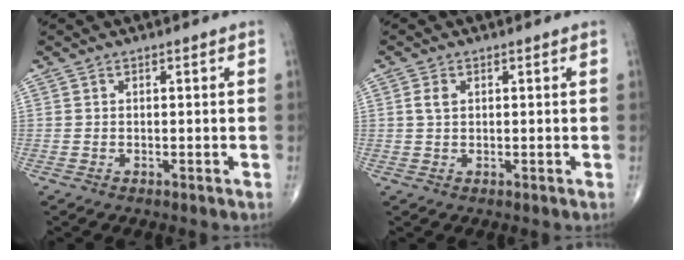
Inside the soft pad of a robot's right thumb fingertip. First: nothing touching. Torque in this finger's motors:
{"motor_torque": [-0.10, 0.01, 0.26, 0.09, 0.02]}